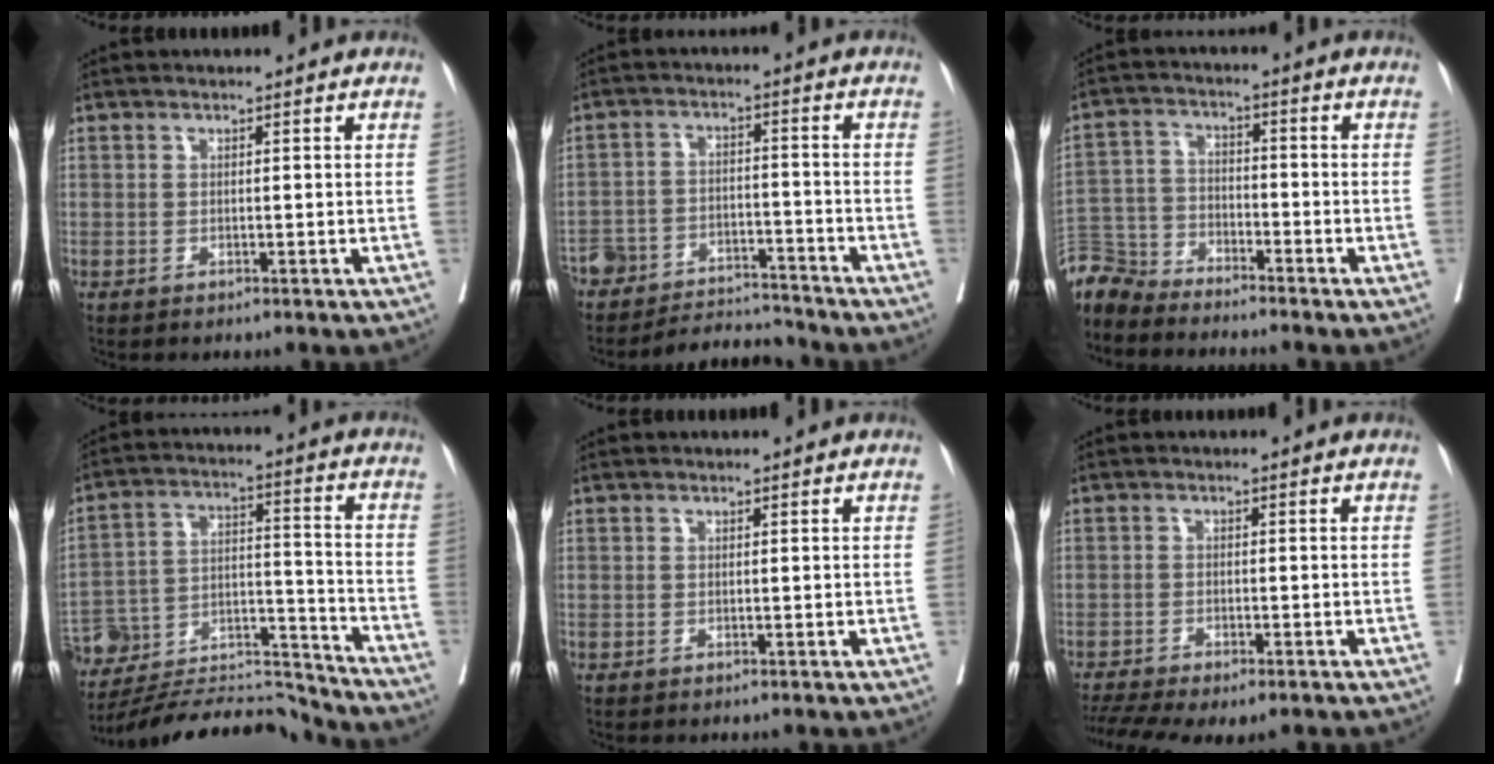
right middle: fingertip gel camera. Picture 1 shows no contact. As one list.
[{"total": 9.8, "force": [-9.6, 1.8, 0.6], "torque": [-0.001, 0.014, -0.160]}, {"total": 6.5, "force": [-6.4, 0.8, -0.7], "torque": [0.014, 0.006, -0.130]}, {"total": 19.0, "force": [-18.7, 1.8, 2.7], "torque": [-0.057, 0.045, -0.292]}, {"total": 0.0}, {"total": 11.0, "force": [-8.6, 2.9, 6.3], "torque": [-0.120, -0.001, -0.127]}]